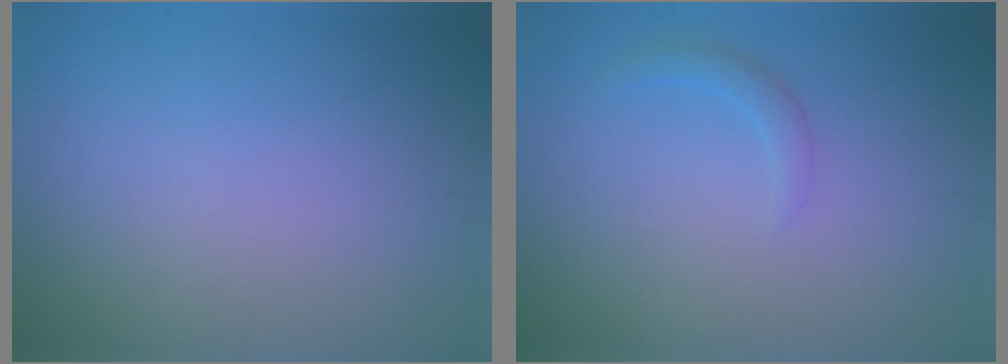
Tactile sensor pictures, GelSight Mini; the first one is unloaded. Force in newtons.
{"total": 1.2, "press": 1.1, "slide": 0.1}